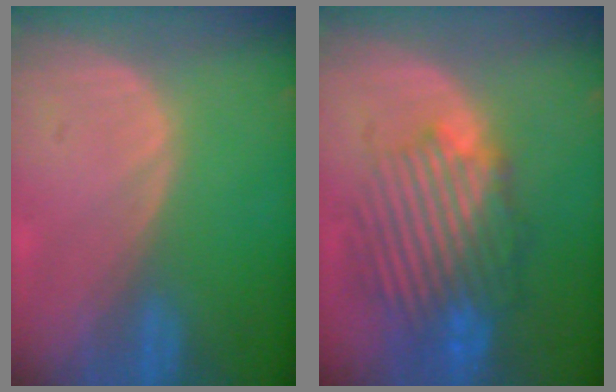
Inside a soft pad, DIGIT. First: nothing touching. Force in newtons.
{"total": 10.0, "press": 9.6, "slide": 2.7}